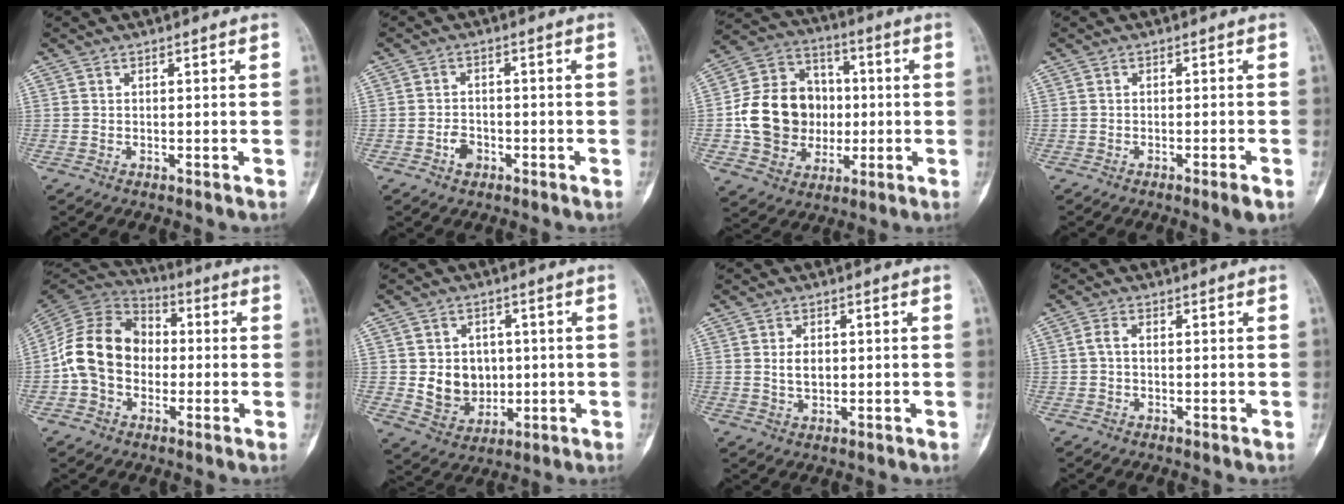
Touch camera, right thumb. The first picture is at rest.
{"total": 2.9, "force": [-1.5, 2.0, 1.5], "torque": [-0.019, 0.010, -0.026]}
{"total": 17.4, "force": [-1.0, 14.8, 9.0], "torque": [-0.127, 0.030, -0.010]}
{"total": 2.3, "force": [-1.4, 0.0, 1.9], "torque": [-0.036, -0.002, -0.021]}
{"total": 14.6, "force": [-1.4, 11.5, 8.8], "torque": [-0.145, 0.036, -0.038]}
{"total": 9.1, "force": [0.1, 7.7, 4.7], "torque": [-0.036, -0.001, 0.017]}
{"total": 3.3, "force": [0.4, 2.1, 2.5], "torque": [-0.038, -0.003, 0.012]}
{"total": 1.7, "force": [0.0, 0.9, 1.4], "torque": [-0.028, 0.005, -0.003]}